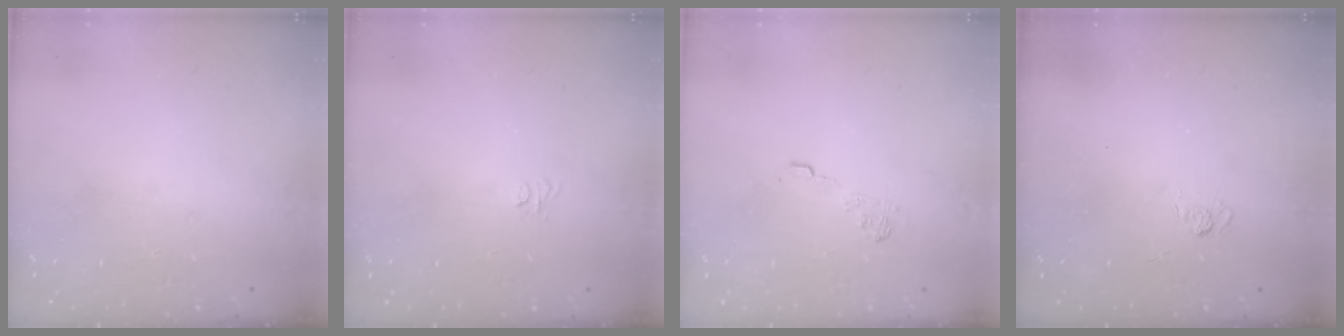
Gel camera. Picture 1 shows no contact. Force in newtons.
{"total": 3.1, "press": 3.0, "slide": 0.3}
{"total": 8.7, "press": 8.6, "slide": 1.3}
{"total": 2.2, "press": 1.8, "slide": 1.3}